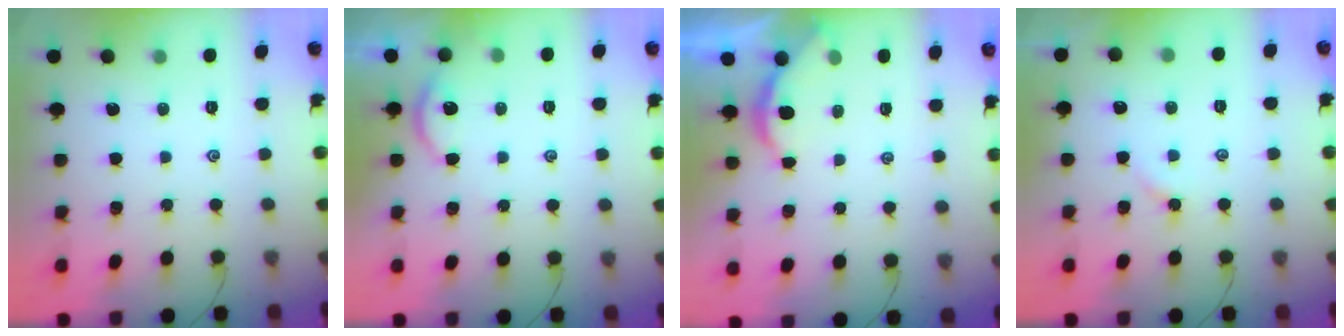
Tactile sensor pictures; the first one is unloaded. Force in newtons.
{"total": 4.4, "press": 4.4, "slide": 0.5}
{"total": 2.3, "press": 2.3, "slide": 0.2}
{"total": 3.0, "press": 3.0, "slide": 0.4}